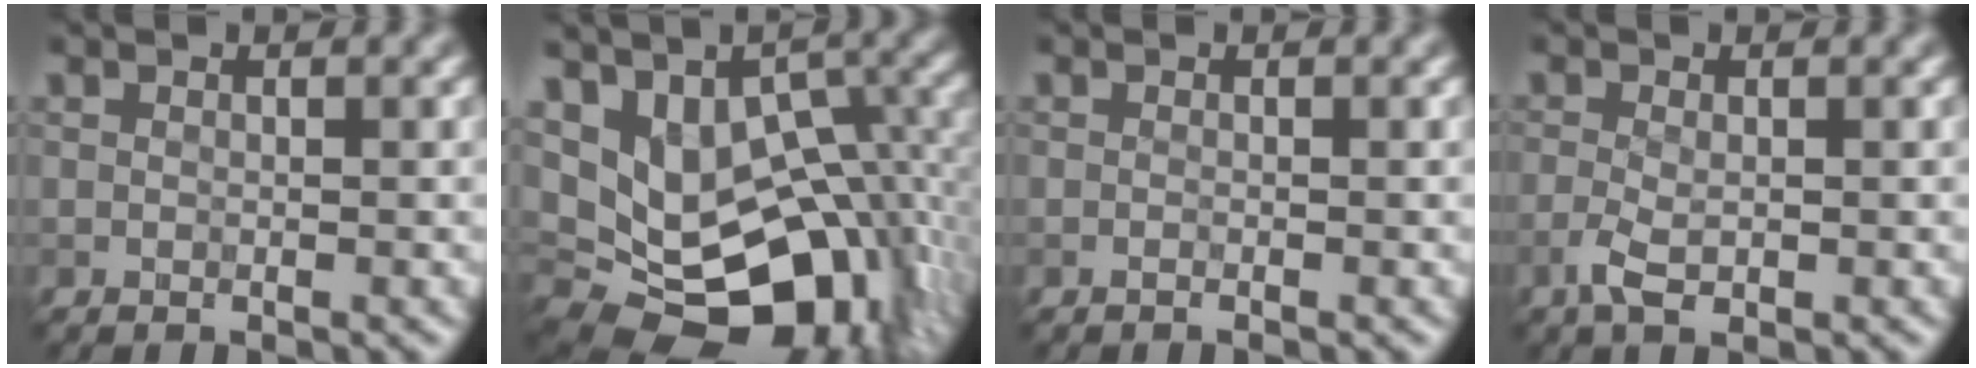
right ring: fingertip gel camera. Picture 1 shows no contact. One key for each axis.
{"total": 14.5, "fx": -1.6, "fy": 10.0, "fz": 10.3, "tx": -0.154, "ty": -0.014, "tz": 0.023}
{"total": 0.6, "fx": -0.4, "fy": 0.1, "fz": 0.3, "tx": -0.001, "ty": -0.002, "tz": -0.010}
{"total": 2.1, "fx": -1.2, "fy": 0.7, "fz": 1.6, "tx": -0.039, "ty": -0.007, "tz": -0.020}